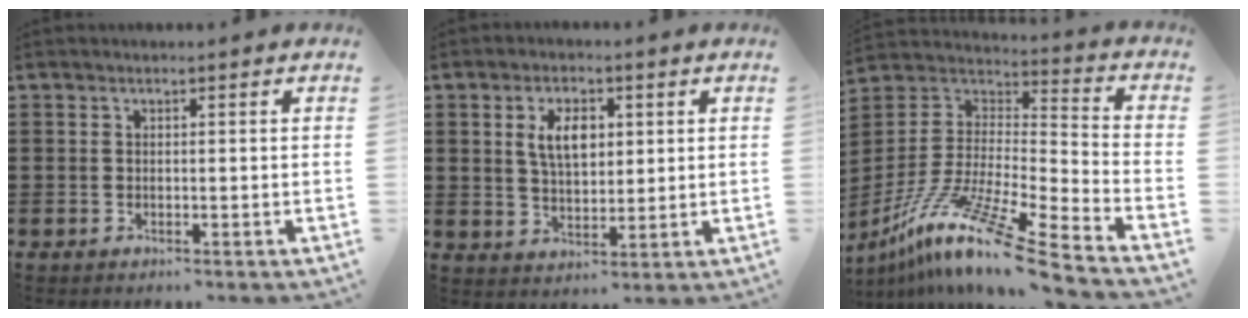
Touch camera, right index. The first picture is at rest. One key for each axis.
{"total": 5.9, "fx": 1.7, "fy": 3.2, "fz": 4.6, "tx": -0.092, "ty": 0.009, "tz": 0.026}
{"total": 13.8, "fx": -10.4, "fy": 0.0, "fz": 9.1, "tx": -0.182, "ty": 0.006, "tz": -0.201}